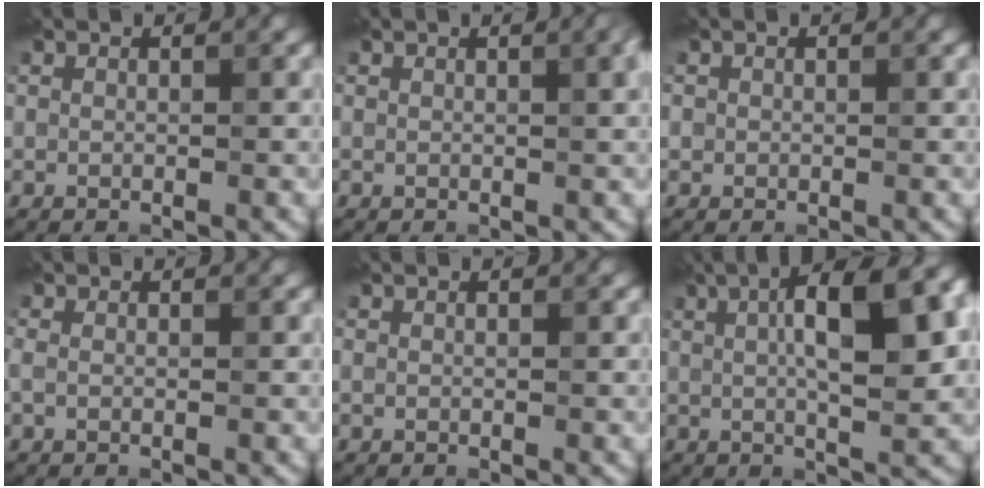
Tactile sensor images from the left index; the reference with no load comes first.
{"total": 2.7, "force": [0.9, 0.9, 2.4], "torque": [-0.016, 0.009, 0.010]}
{"total": 0.5, "force": [0.1, 0.5, 0.0], "torque": [0.005, -0.001, -0.001]}
{"total": 0.8, "force": [0.0, 0.3, 0.8], "torque": [-0.018, -0.002, -0.003]}
{"total": 0.0}
{"total": 10.4, "force": [2.4, 3.2, 9.5], "torque": [-0.134, 0.011, 0.034]}